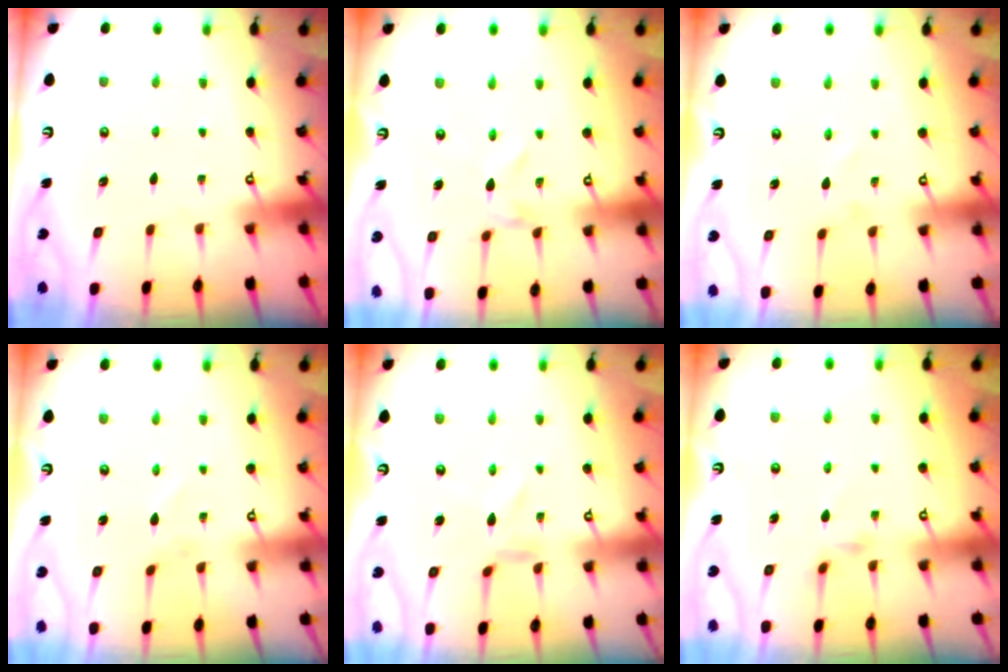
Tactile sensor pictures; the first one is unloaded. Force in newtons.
{"total": 0.0}
{"total": 0.7, "press": 0.7, "slide": 0.0}
{"total": 1.3, "press": 1.3, "slide": 0.1}
{"total": 0.8, "press": 0.8, "slide": 0.2}
{"total": 2.5, "press": 2.5, "slide": 0.4}